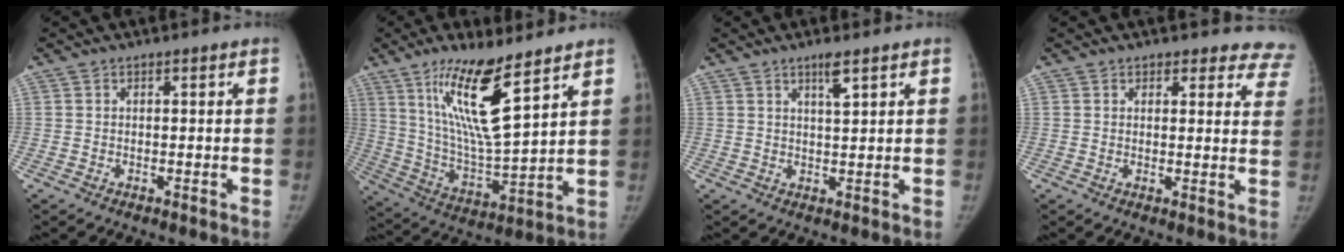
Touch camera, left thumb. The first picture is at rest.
{"total": 16.7, "force": [9.6, 3.3, 13.2], "torque": [-0.237, -0.061, 0.191]}
{"total": 3.0, "force": [1.9, 0.4, 2.3], "torque": [-0.039, -0.010, 0.034]}
{"total": 9.5, "force": [8.5, 4.2, 0.8], "torque": [0.065, -0.036, 0.059]}